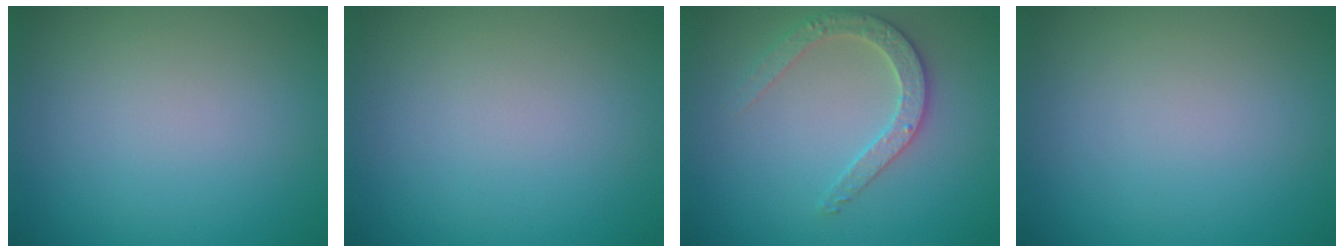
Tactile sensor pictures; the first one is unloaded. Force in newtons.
{"total": 0.0}
{"total": 2.8, "press": 2.7, "slide": 0.5}
{"total": 0.0}